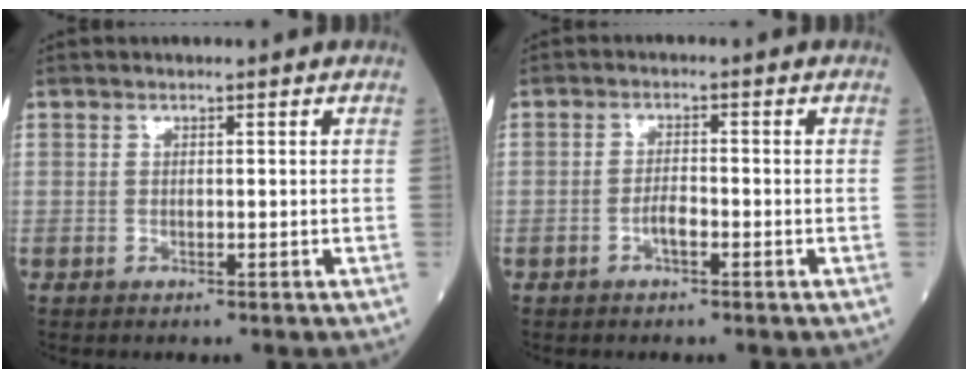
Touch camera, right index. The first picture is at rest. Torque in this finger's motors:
{"motor_torque": [0.38, -0.12, 0.16, 0.02]}